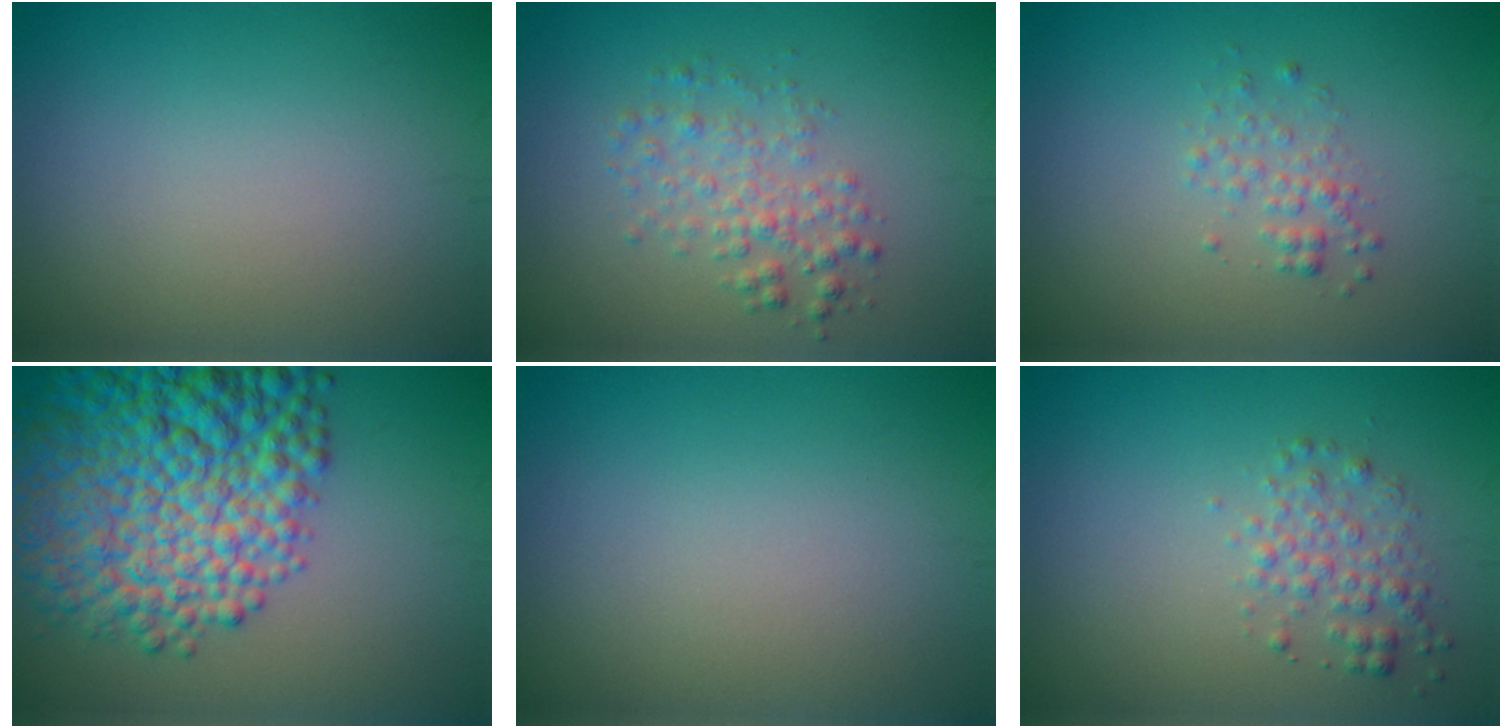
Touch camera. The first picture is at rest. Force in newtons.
{"total": 2.6, "press": 2.6, "slide": 0.1}
{"total": 1.4, "press": 1.4, "slide": 0.1}
{"total": 12.8, "press": 12.8, "slide": 0.4}
{"total": 0.0}
{"total": 2.2, "press": 2.2, "slide": 0.1}